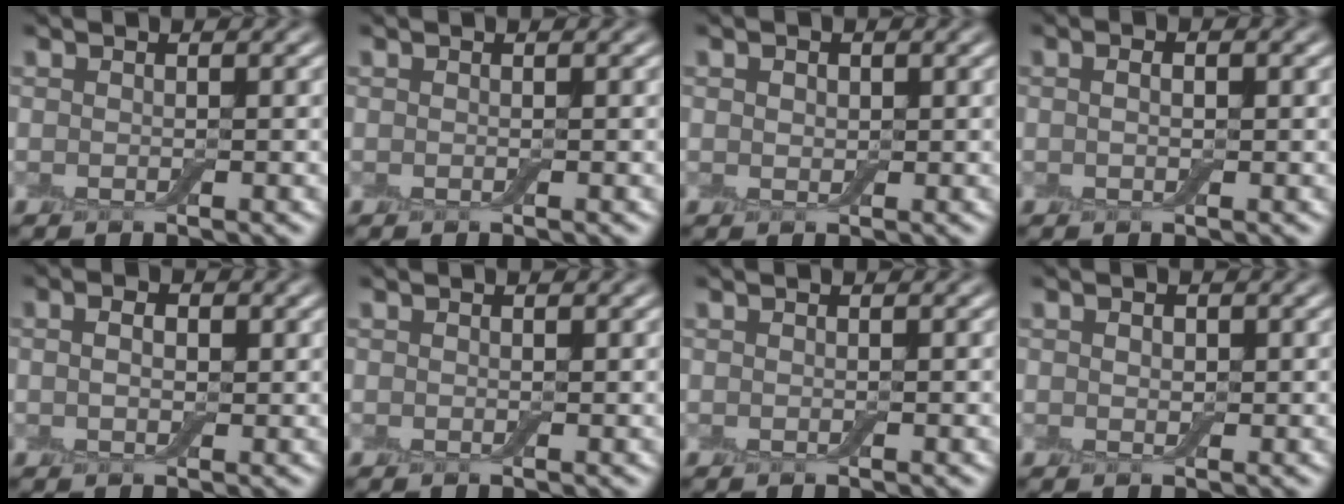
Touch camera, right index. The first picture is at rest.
{"total": 0.0}
{"total": 0.9, "force": [0.4, 0.8, 0.3], "torque": [-0.004, -0.001, 0.009]}
{"total": 1.9, "force": [0.6, 1.1, 1.4], "torque": [-0.015, 0.000, 0.001]}
{"total": 3.4, "force": [1.2, 2.2, 2.2], "torque": [-0.022, 0.017, -0.003]}
{"total": 0.0}
{"total": 0.0}
{"total": 0.8, "force": [0.2, 0.7, 0.5], "torque": [-0.007, -0.001, 0.005]}